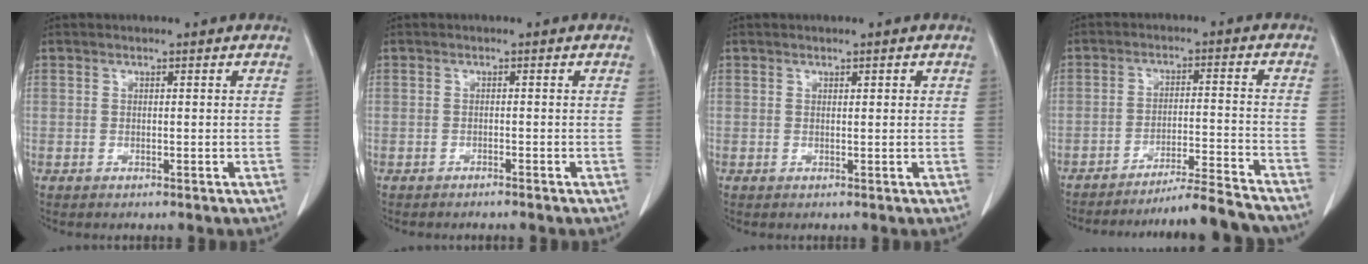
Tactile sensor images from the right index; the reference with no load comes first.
{"total": 1.2, "force": [-1.1, 0.1, 0.5], "torque": [-0.009, -0.001, -0.013]}
{"total": 0.8, "force": [0.4, 0.2, 0.6], "torque": [-0.009, 0.001, 0.005]}
{"total": 12.2, "force": [-11.6, -1.5, 3.4], "torque": [-0.032, -0.006, -0.177]}